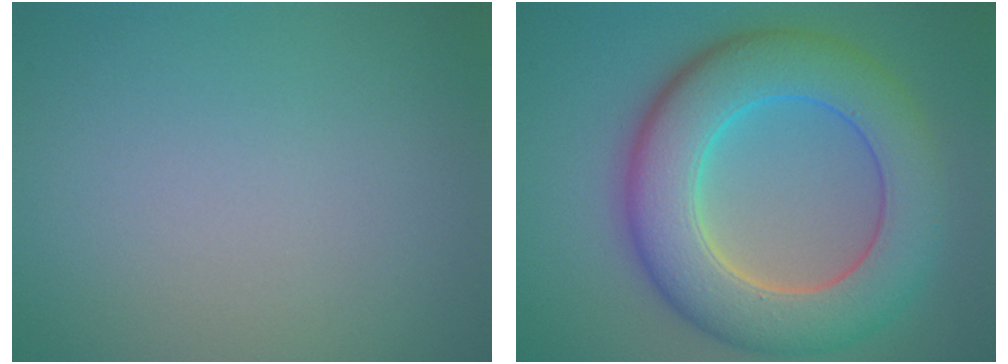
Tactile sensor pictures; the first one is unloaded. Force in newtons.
{"total": 9.6, "press": 9.6, "slide": 0.6}